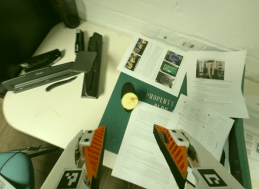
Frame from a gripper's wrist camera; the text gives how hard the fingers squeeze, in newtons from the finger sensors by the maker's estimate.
{"total": 0.0}